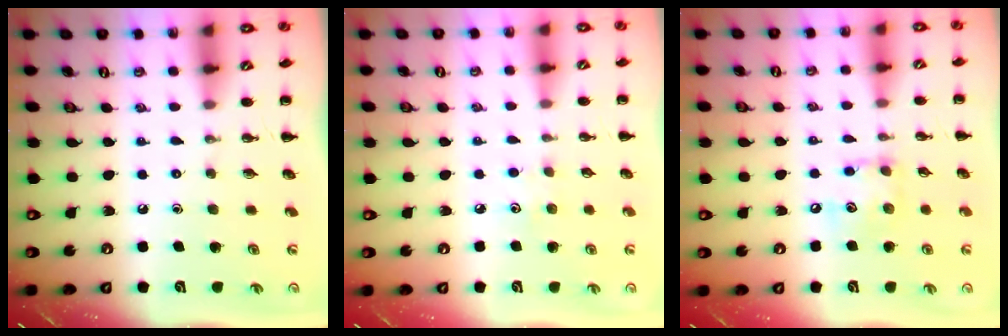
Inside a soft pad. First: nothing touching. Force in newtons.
{"total": 2.8, "press": 2.7, "slide": 0.7}
{"total": 8.4, "press": 8.4, "slide": 0.5}